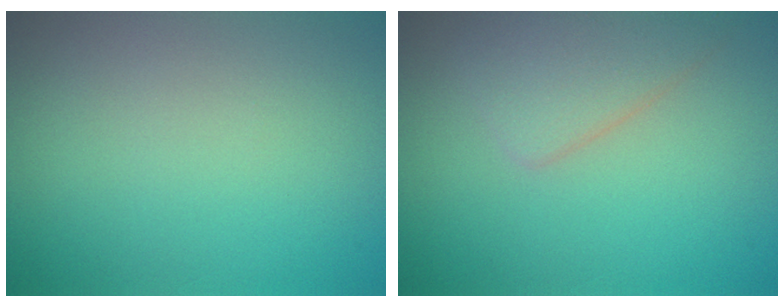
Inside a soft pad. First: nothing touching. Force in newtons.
{"total": 2.8, "press": 2.8, "slide": 0.2}